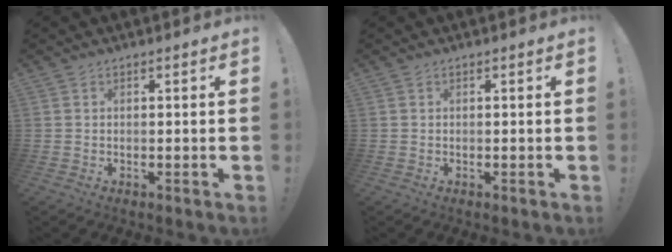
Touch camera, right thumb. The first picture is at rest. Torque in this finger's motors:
{"motor_torque": [0.00, 0.00, 0.00, 0.00, 0.00]}